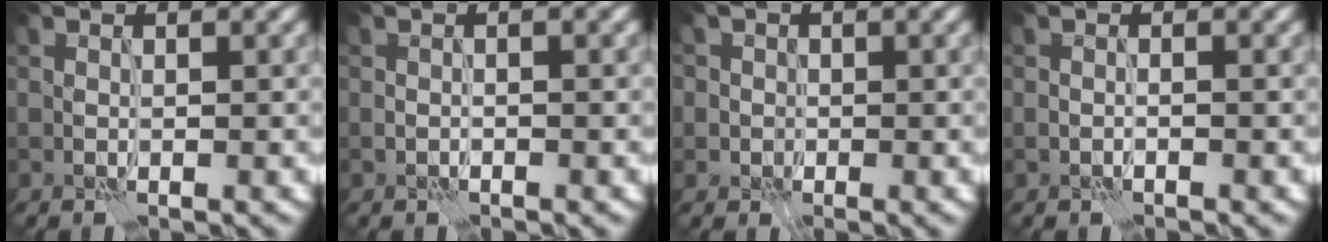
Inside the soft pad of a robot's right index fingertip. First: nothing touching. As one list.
[{"total": 0.6, "force": [-0.3, -0.3, 0.3], "torque": [-0.005, 0.000, -0.005]}, {"total": 2.8, "force": [0.5, 2.7, 0.6], "torque": [0.002, 0.013, -0.001]}, {"total": 0.8, "force": [-0.5, -0.6, -0.2], "torque": [0.003, -0.003, -0.009]}]